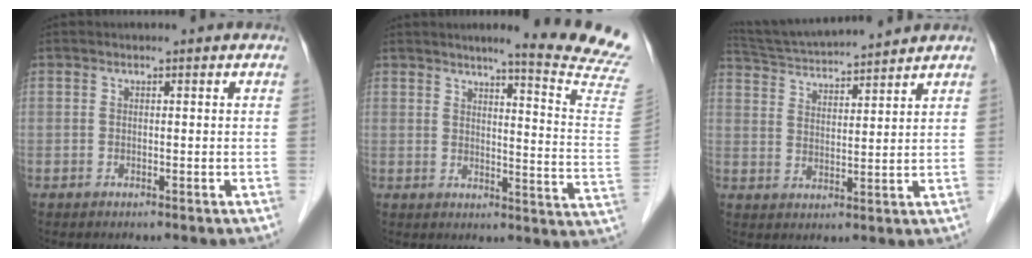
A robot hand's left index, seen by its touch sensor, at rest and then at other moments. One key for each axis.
{"total": 15.6, "fx": 13.9, "fy": -2.2, "fz": 6.6, "tx": -0.088, "ty": -0.110, "tz": 0.147}
{"total": 12.2, "fx": 11.4, "fy": -0.1, "fz": 4.2, "tx": -0.085, "ty": 0.021, "tz": 0.190}